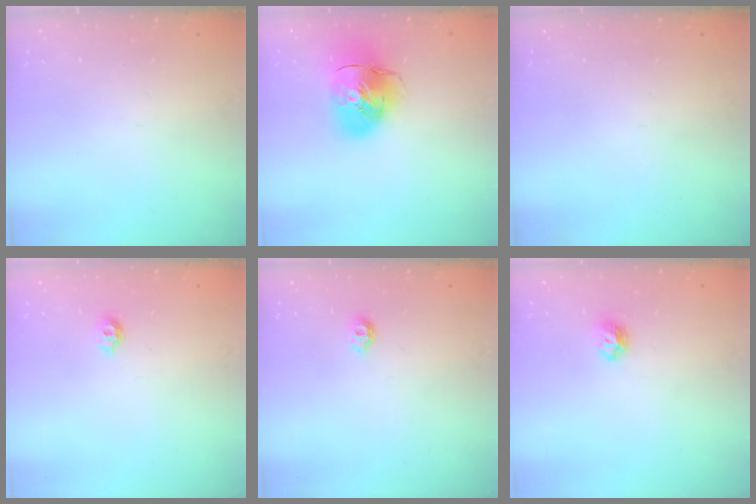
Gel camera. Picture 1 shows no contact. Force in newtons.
{"total": 14.3, "press": 14.1, "slide": 2.3}
{"total": 0.0}
{"total": 5.8, "press": 5.7, "slide": 0.8}
{"total": 5.8, "press": 5.7, "slide": 0.8}
{"total": 5.2, "press": 5.1, "slide": 0.8}